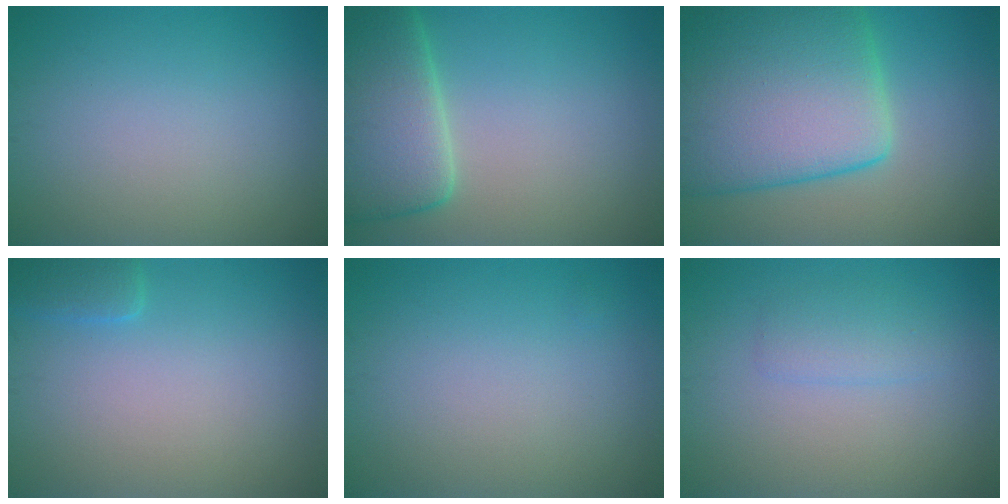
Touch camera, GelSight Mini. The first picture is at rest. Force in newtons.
{"total": 7.7, "press": 7.7, "slide": 0.9}
{"total": 14.0, "press": 14.0, "slide": 0.9}
{"total": 1.7, "press": 1.7, "slide": 0.1}
{"total": 0.0}
{"total": 1.7, "press": 1.7, "slide": 0.0}